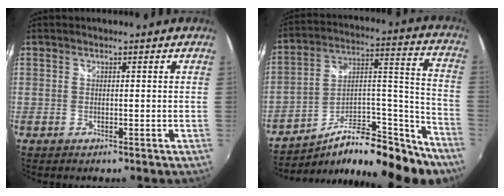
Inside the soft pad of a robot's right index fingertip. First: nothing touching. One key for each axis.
{"total": 22.2, "fx": -16.3, "fy": 7.9, "fz": 12.8, "tx": -0.181, "ty": 0.029, "tz": -0.238}